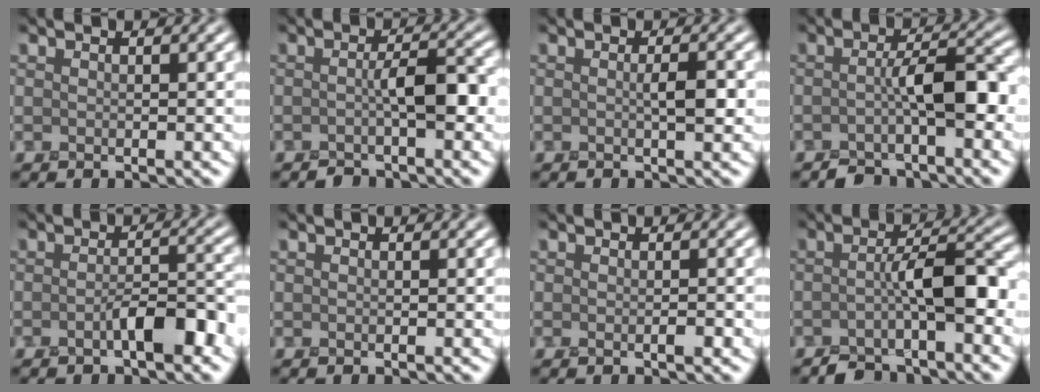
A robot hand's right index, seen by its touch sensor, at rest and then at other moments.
{"total": 2.5, "force": [-1.0, 0.5, 2.2], "torque": [-0.031, 0.017, -0.020]}
{"total": 1.4, "force": [0.0, 0.0, 1.4], "torque": [-0.023, 0.004, 0.000]}
{"total": 3.8, "force": [-1.9, 1.0, 3.1], "torque": [-0.044, 0.023, -0.035]}
{"total": 3.5, "force": [-1.7, 1.0, 2.9], "torque": [-0.045, 0.015, -0.030]}
{"total": 0.0}
{"total": 0.7, "force": [-0.3, 0.1, 0.7], "torque": [-0.012, 0.002, -0.005]}
{"total": 4.4, "force": [-2.3, 1.3, 3.6], "torque": [-0.051, 0.025, -0.041]}